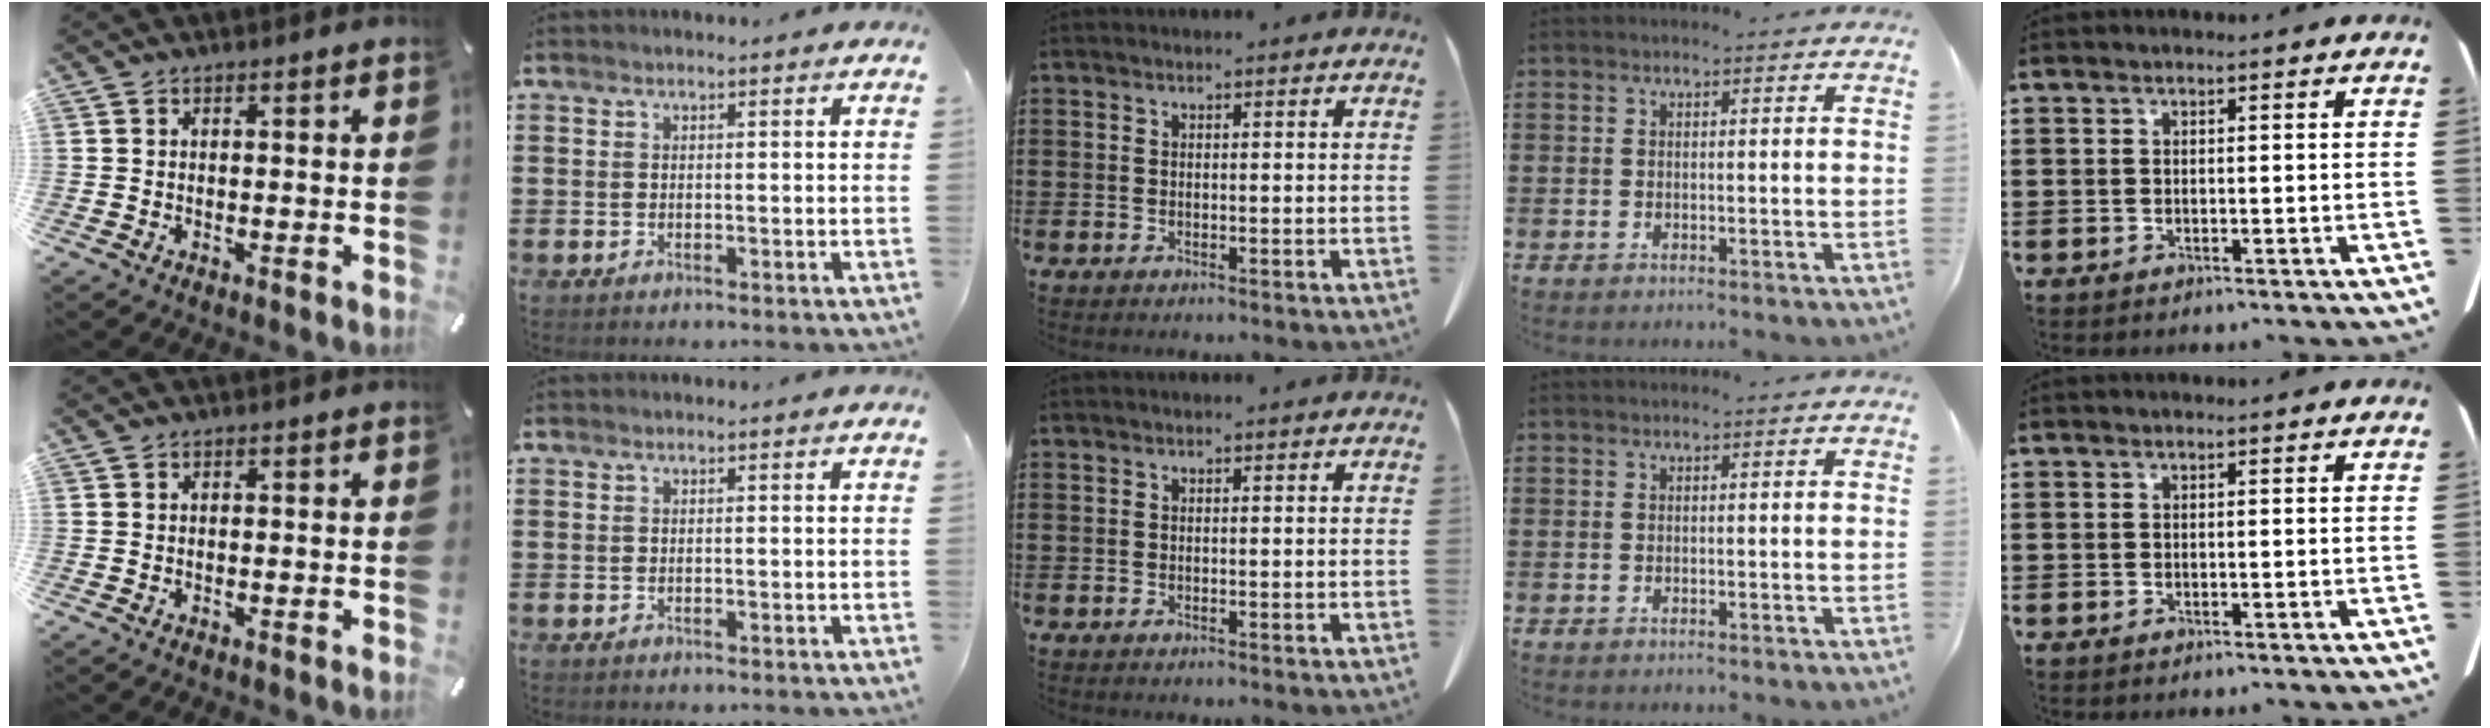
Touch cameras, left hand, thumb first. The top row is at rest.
{}